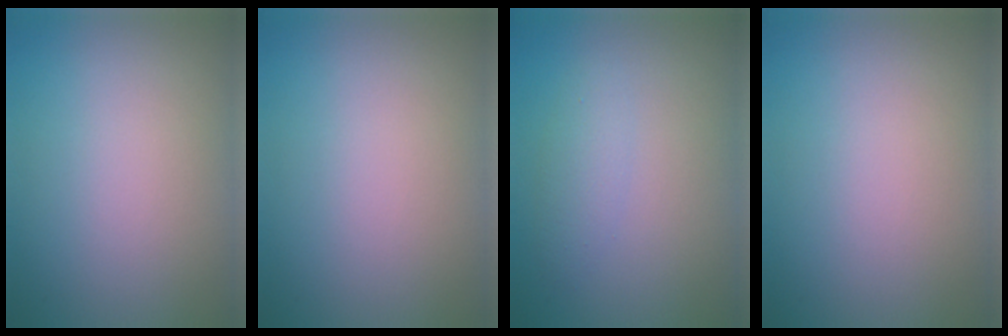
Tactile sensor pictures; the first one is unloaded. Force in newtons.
{"total": 0.0}
{"total": 1.6, "press": 1.6, "slide": 0.0}
{"total": 0.0}